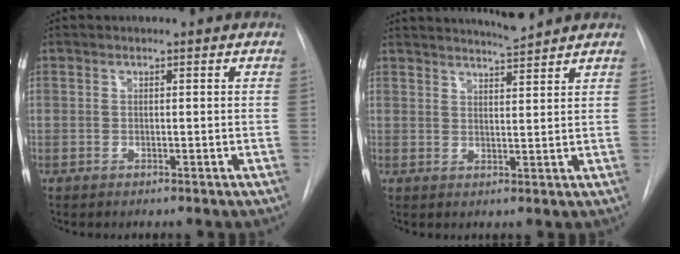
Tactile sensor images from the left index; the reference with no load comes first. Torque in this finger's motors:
{"motor_torque": [0.19, -0.15, -0.06, 0.01]}